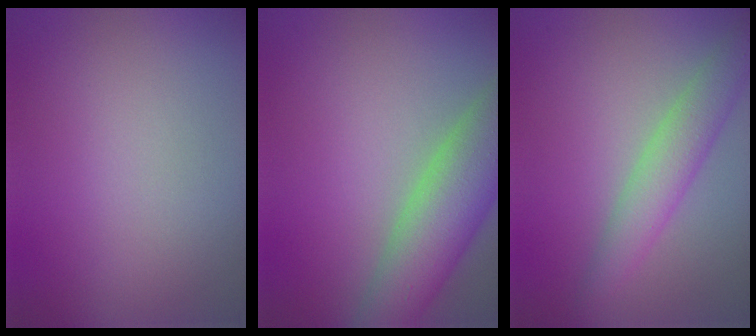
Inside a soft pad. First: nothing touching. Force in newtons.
{"total": 7.1, "press": 7.0, "slide": 0.7}
{"total": 3.5, "press": 3.5, "slide": 0.3}